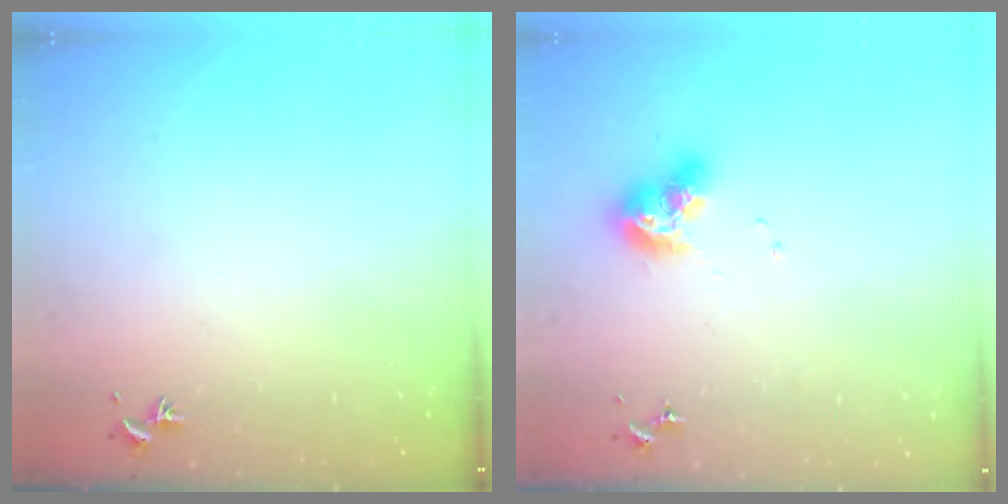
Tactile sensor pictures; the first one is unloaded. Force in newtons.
{"total": 10.0, "press": 10.0, "slide": 1.2}